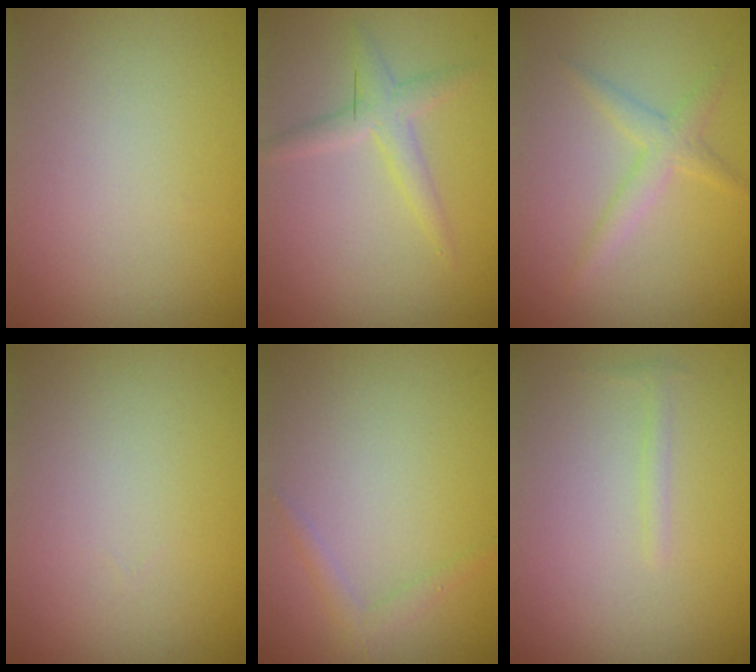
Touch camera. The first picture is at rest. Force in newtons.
{"total": 2.1, "press": 2.1, "slide": 0.1}
{"total": 2.0, "press": 2.0, "slide": 0.1}
{"total": 0.0}
{"total": 1.1, "press": 1.1, "slide": 0.1}
{"total": 0.7, "press": 0.7, "slide": 0.0}